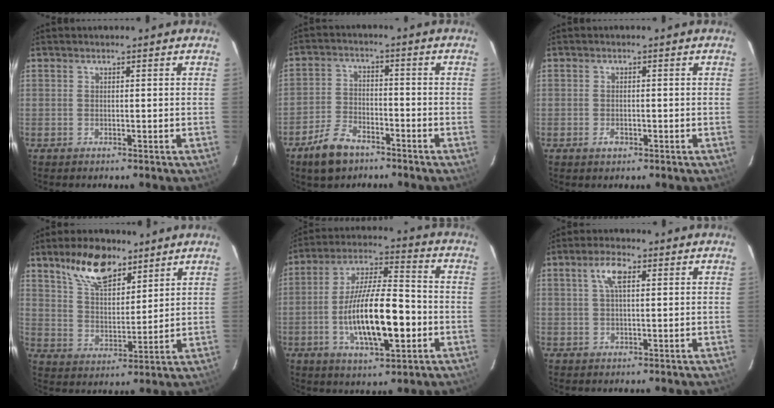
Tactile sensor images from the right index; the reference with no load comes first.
{"total": 7.9, "force": [-5.6, 4.1, 3.8], "torque": [-0.100, 0.006, -0.102]}
{"total": 1.9, "force": [-0.9, 1.1, 1.2], "torque": [-0.022, 0.000, -0.015]}
{"total": 11.9, "force": [8.1, 5.4, 6.7], "torque": [-0.117, 0.012, 0.150]}
{"total": 17.1, "force": [-4.2, 5.2, 15.8], "torque": [-0.289, -0.001, -0.068]}
{"total": 4.3, "force": [1.5, 1.6, 3.7], "torque": [-0.072, 0.011, 0.028]}